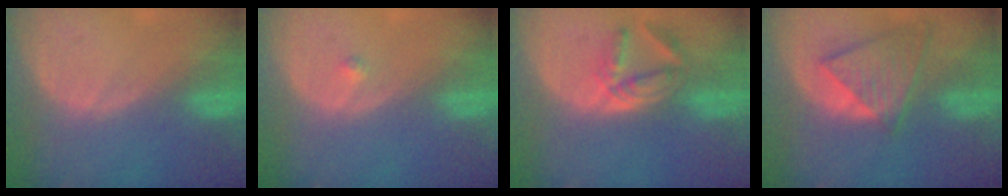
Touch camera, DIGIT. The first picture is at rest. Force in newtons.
{"total": 0.7, "press": 0.7, "slide": 0.1}
{"total": 5.6, "press": 5.3, "slide": 1.7}
{"total": 8.3, "press": 7.3, "slide": 3.9}